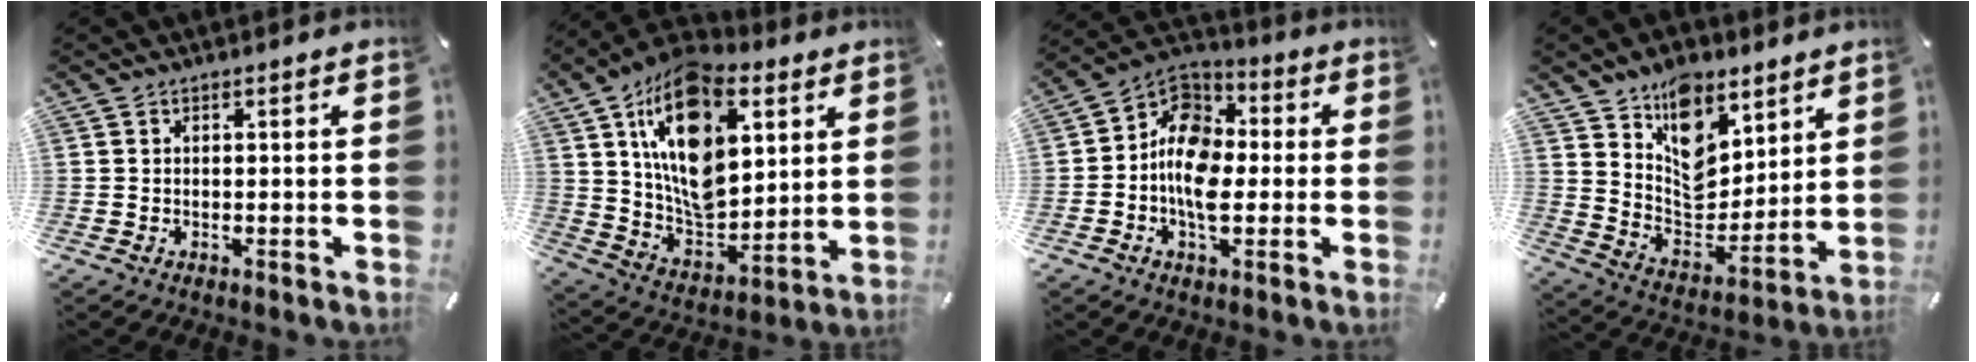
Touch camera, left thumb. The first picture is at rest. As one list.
[{"total": 20.8, "force": [8.4, 13.2, 13.7], "torque": [-0.251, -0.041, 0.144]}, {"total": 11.1, "force": [-2.8, 8.0, 7.3], "torque": [-0.152, 0.013, -0.056]}, {"total": 12.4, "force": [7.9, 8.3, 4.6], "torque": [-0.070, -0.069, 0.152]}]